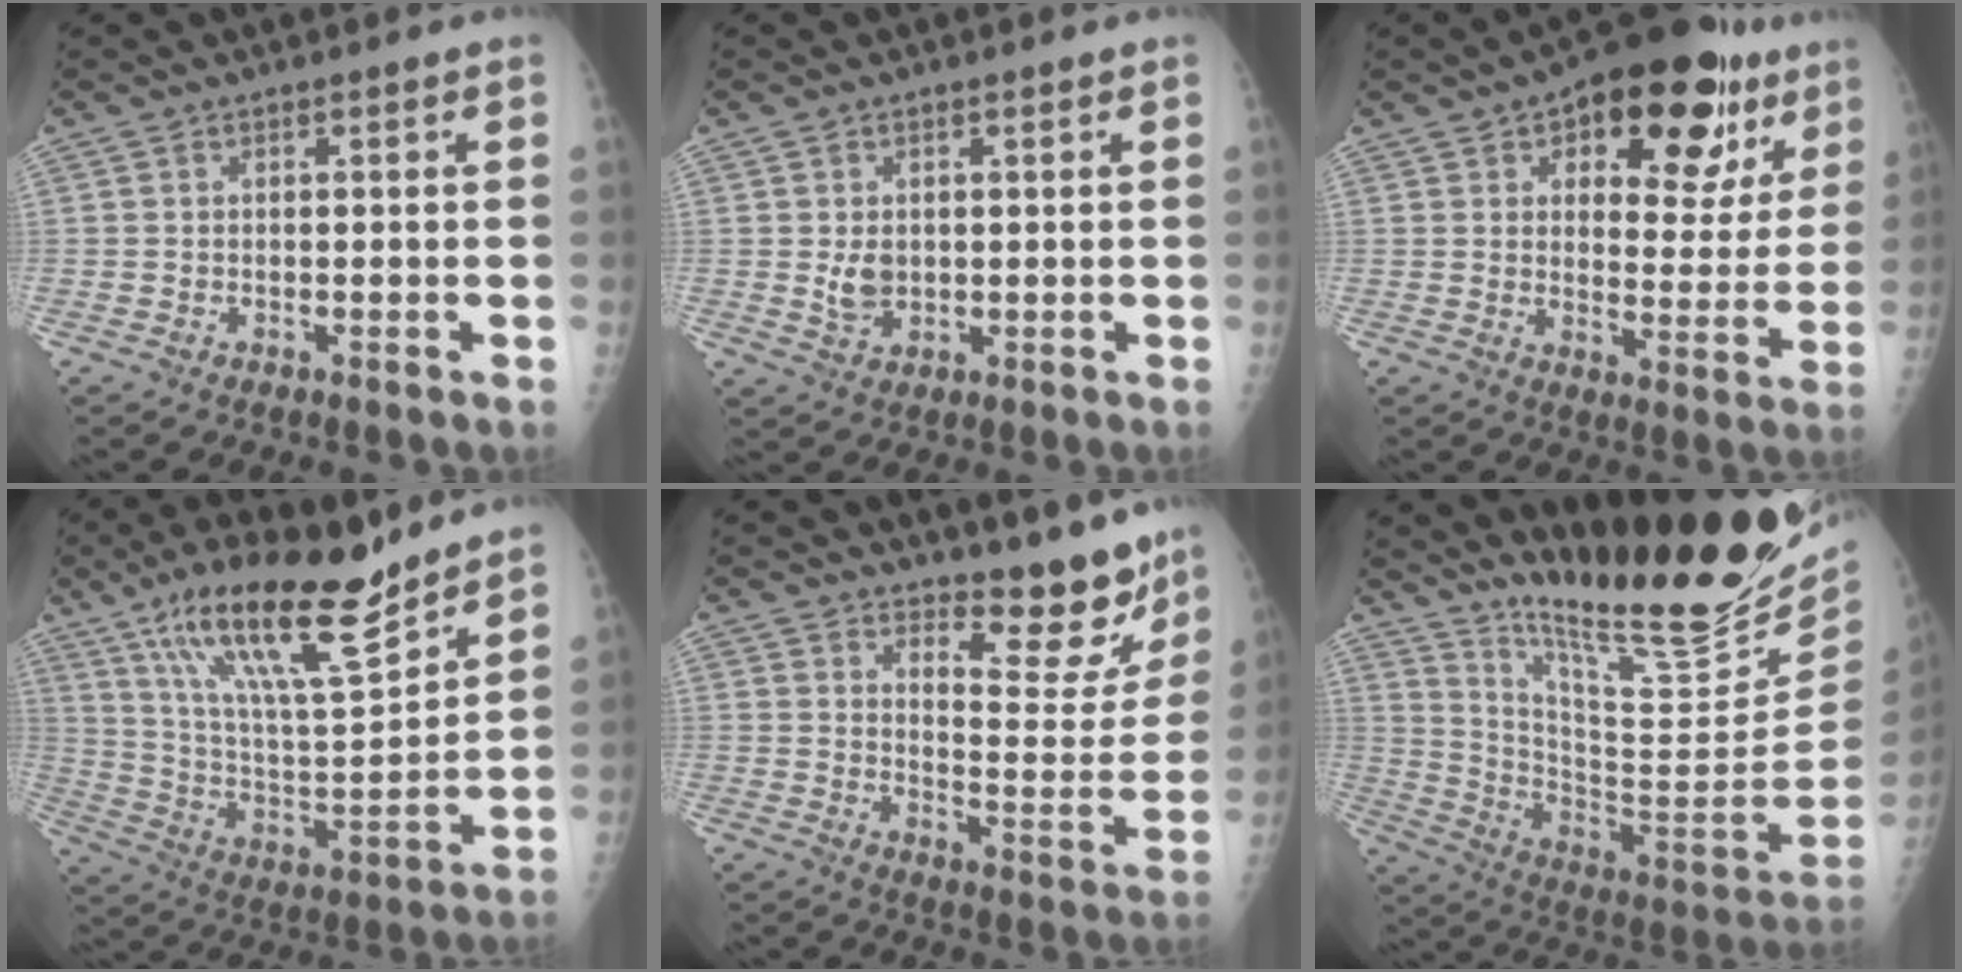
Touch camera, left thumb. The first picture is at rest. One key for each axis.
{"total": 3.6, "fx": 0.4, "fy": 2.7, "fz": 2.3, "tx": -0.031, "ty": -0.008, "tz": 0.015}
{"total": 21.5, "fx": 11.1, "fy": 10.7, "fz": 15.0, "tx": -0.149, "ty": -0.018, "tz": 0.153}
{"total": 21.7, "fx": 15.2, "fy": 5.2, "fz": 14.6, "tx": -0.230, "ty": -0.068, "tz": 0.271}
{"total": 12.0, "fx": 10.4, "fy": 3.6, "fz": 4.9, "tx": -0.026, "ty": -0.101, "tz": 0.148}
{"total": 27.3, "fx": 22.5, "fy": 4.4, "fz": 14.7, "tx": -0.203, "ty": -0.152, "tz": 0.342}